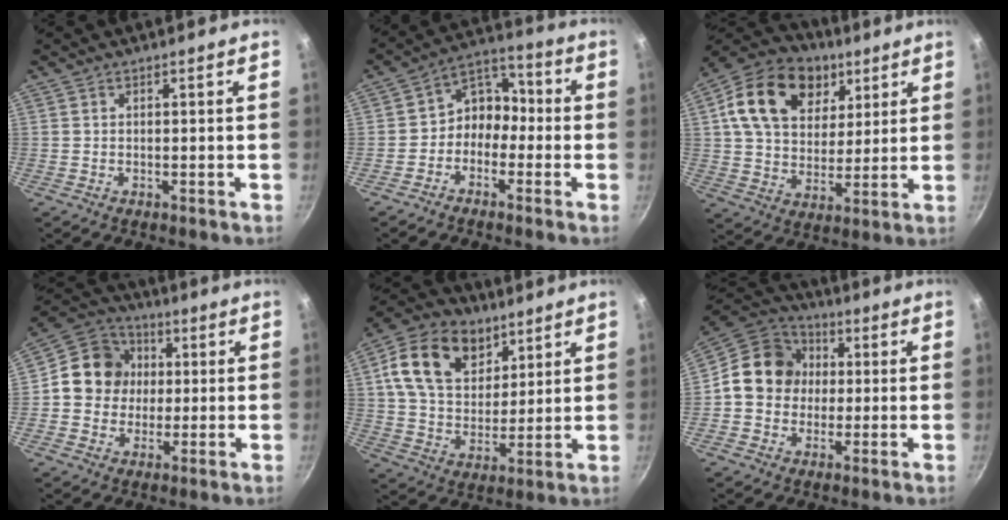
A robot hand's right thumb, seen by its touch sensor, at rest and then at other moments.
{"total": 7.8, "force": [-2.1, 6.3, 4.0], "torque": [-0.025, 0.050, -0.056]}
{"total": 20.4, "force": [8.0, 14.7, 11.8], "torque": [-0.187, -0.006, 0.129]}
{"total": 11.9, "force": [0.9, 10.8, 4.8], "torque": [-0.045, 0.019, -0.005]}
{"total": 17.4, "force": [7.7, 12.0, 9.9], "torque": [-0.151, -0.021, 0.130]}
{"total": 13.3, "force": [0.8, 11.7, 6.2], "torque": [-0.070, 0.025, -0.007]}